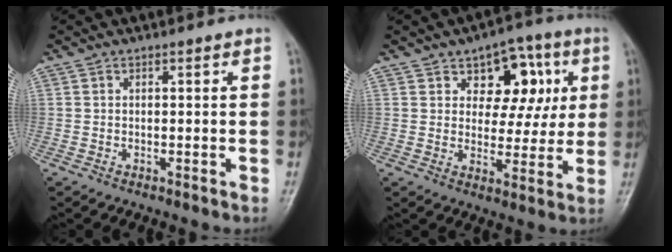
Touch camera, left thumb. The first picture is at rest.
{"total": 11.7, "force": [4.2, 7.6, 7.9], "torque": [-0.054, -0.007, 0.057]}